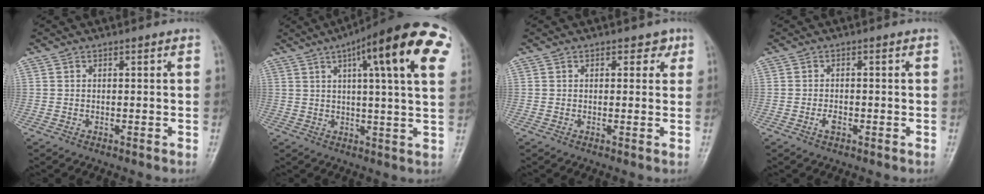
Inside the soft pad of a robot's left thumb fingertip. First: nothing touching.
{"total": 21.4, "force": [8.5, 4.2, 19.2], "torque": [-0.260, 0.007, 0.107]}
{"total": 2.3, "force": [1.2, 1.6, 1.2], "torque": [0.006, -0.002, 0.010]}
{"total": 1.9, "force": [-0.8, 1.0, 1.3], "torque": [-0.023, 0.005, -0.016]}